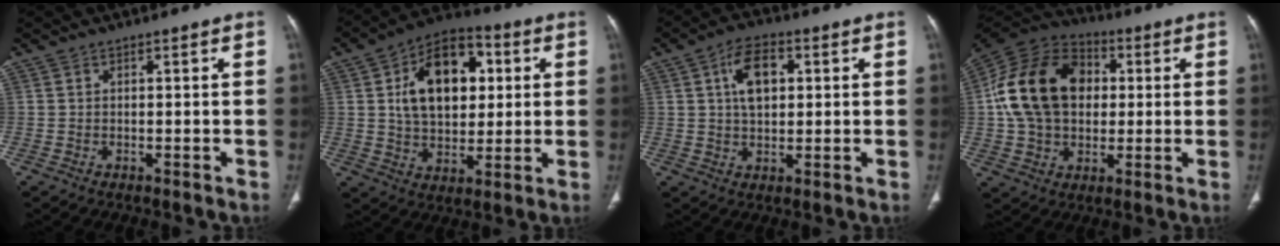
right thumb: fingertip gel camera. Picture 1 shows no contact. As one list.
[{"total": 17.7, "force": [4.0, 11.4, 12.9], "torque": [-0.166, 0.007, 0.063]}, {"total": 8.4, "force": [2.2, 5.0, 6.3], "torque": [-0.090, 0.005, 0.034]}, {"total": 20.8, "force": [2.4, 15.3, 13.9], "torque": [-0.244, 0.018, 0.040]}]